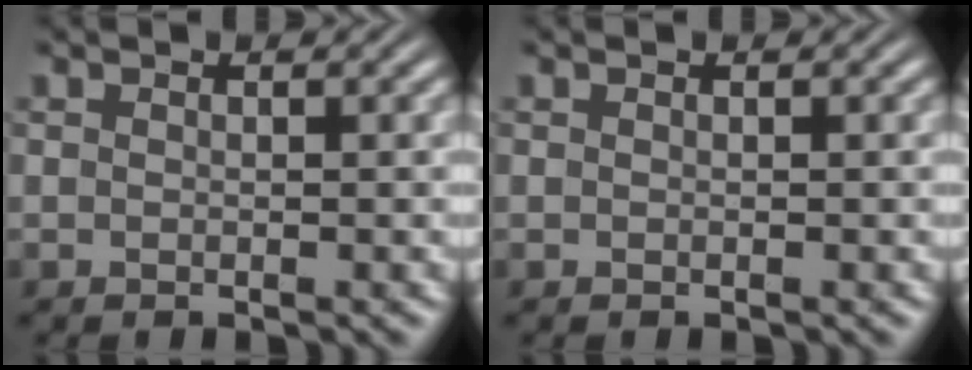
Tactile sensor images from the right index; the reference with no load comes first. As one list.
[{"total": 0.0}]